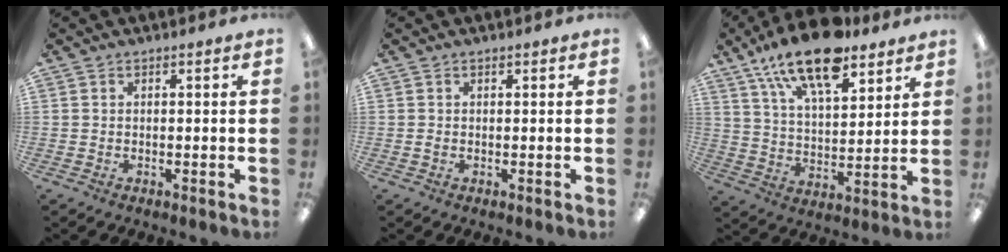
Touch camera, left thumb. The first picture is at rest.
{"total": 0.6, "force": [-0.1, 0.4, 0.5], "torque": [-0.010, 0.001, -0.002]}
{"total": 17.6, "force": [12.5, 7.0, 10.2], "torque": [-0.176, -0.060, 0.215]}